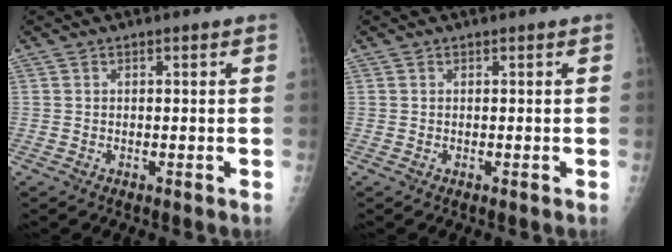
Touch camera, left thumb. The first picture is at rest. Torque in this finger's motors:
{"motor_torque": [0.02, 0.02, 0.02, -0.02, 0.00]}